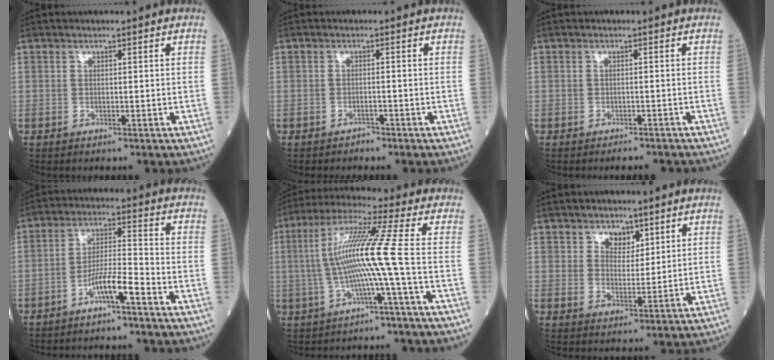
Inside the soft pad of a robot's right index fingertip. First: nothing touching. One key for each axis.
{"total": 1.0, "fx": -0.9, "fy": 0.3, "fz": 0.2, "tx": -0.003, "ty": 0.001, "tz": -0.016}
{"total": 1.8, "fx": -1.7, "fy": 0.4, "fz": 0.4, "tx": -0.004, "ty": -0.003, "tz": -0.019}
{"total": 6.0, "fx": -3.8, "fy": 0.0, "fz": 4.6, "tx": -0.087, "ty": 0.010, "tz": -0.072}
{"total": 10.8, "fx": -1.1, "fy": -2.1, "fz": 10.6, "tx": -0.214, "ty": 0.015, "tz": -0.023}
{"total": 3.6, "fx": 2.3, "fy": 2.3, "fz": 1.6, "tx": -0.022, "ty": -0.002, "tz": 0.042}